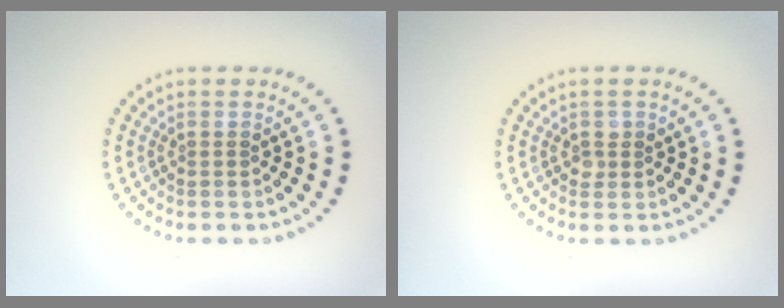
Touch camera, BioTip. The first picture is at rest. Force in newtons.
{"total": 1.2, "press": 1.1, "slide": 0.4}